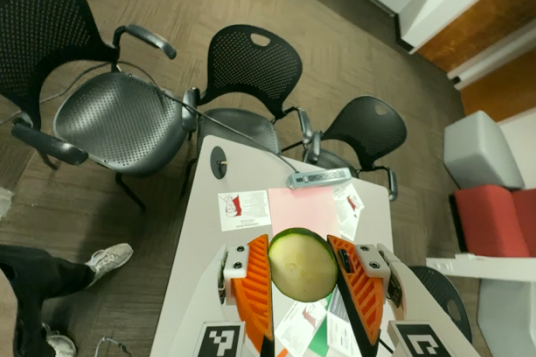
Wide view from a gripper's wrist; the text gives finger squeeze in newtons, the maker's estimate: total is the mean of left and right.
{"total": 11.0, "left": 10.8, "right": 11.1}